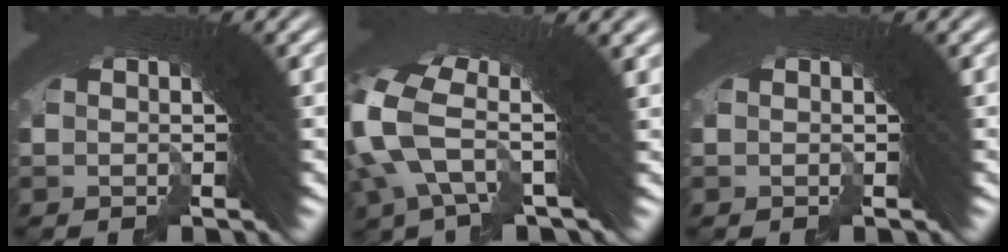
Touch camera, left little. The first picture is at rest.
{"total": 5.9, "force": [1.8, 2.6, 4.9], "torque": [-0.111, 0.000, 0.028]}
{"total": 0.0}